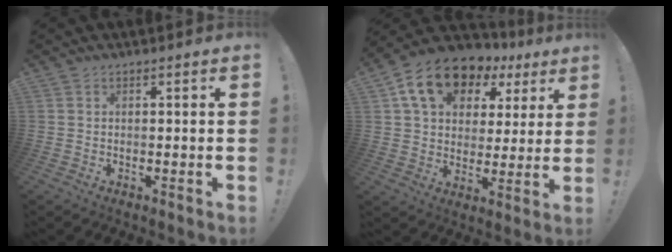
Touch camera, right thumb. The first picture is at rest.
{"total": 16.0, "force": [8.5, 10.5, 8.5], "torque": [-0.142, -0.035, 0.158]}